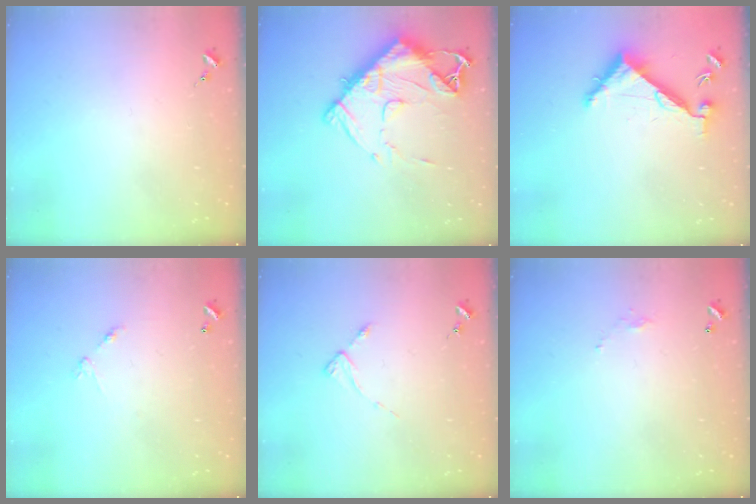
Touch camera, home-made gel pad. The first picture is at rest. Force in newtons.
{"total": 14.4, "press": 14.3, "slide": 1.4}
{"total": 7.2, "press": 7.2, "slide": 0.3}
{"total": 5.9, "press": 5.9, "slide": 0.4}
{"total": 2.9, "press": 2.8, "slide": 0.4}
{"total": 3.7, "press": 3.7, "slide": 0.1}